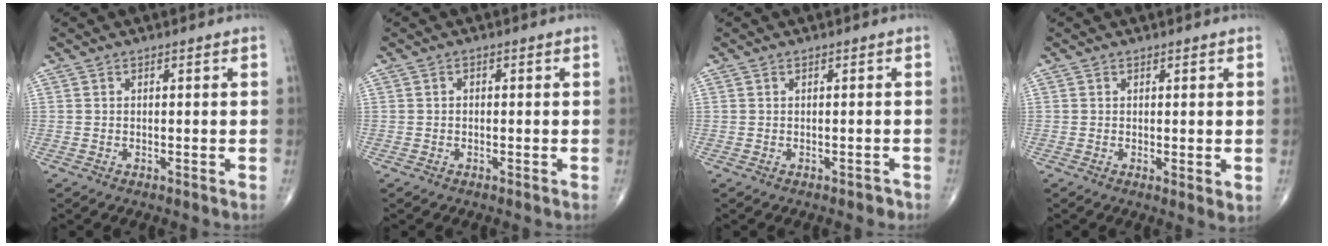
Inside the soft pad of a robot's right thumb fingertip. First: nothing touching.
{"total": 0.6, "force": [-0.1, 0.4, 0.4], "torque": [-0.003, 0.002, -0.004]}
{"total": 0.9, "force": [-0.5, 0.6, 0.4], "torque": [-0.002, 0.005, -0.005]}
{"total": 2.1, "force": [0.2, 0.7, 2.0], "torque": [-0.034, -0.010, 0.002]}